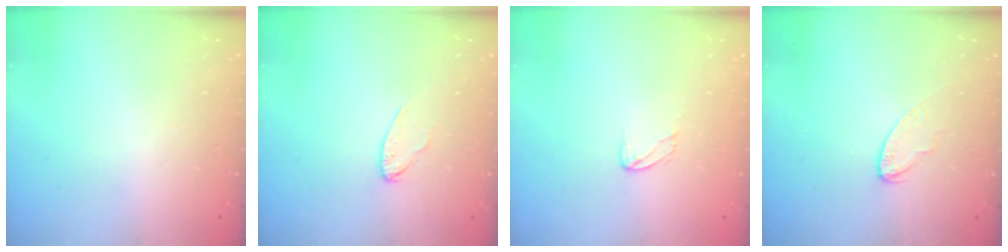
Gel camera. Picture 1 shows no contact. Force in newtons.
{"total": 5.4, "press": 5.3, "slide": 0.6}
{"total": 2.4, "press": 2.4, "slide": 0.1}
{"total": 5.0, "press": 5.0, "slide": 0.4}